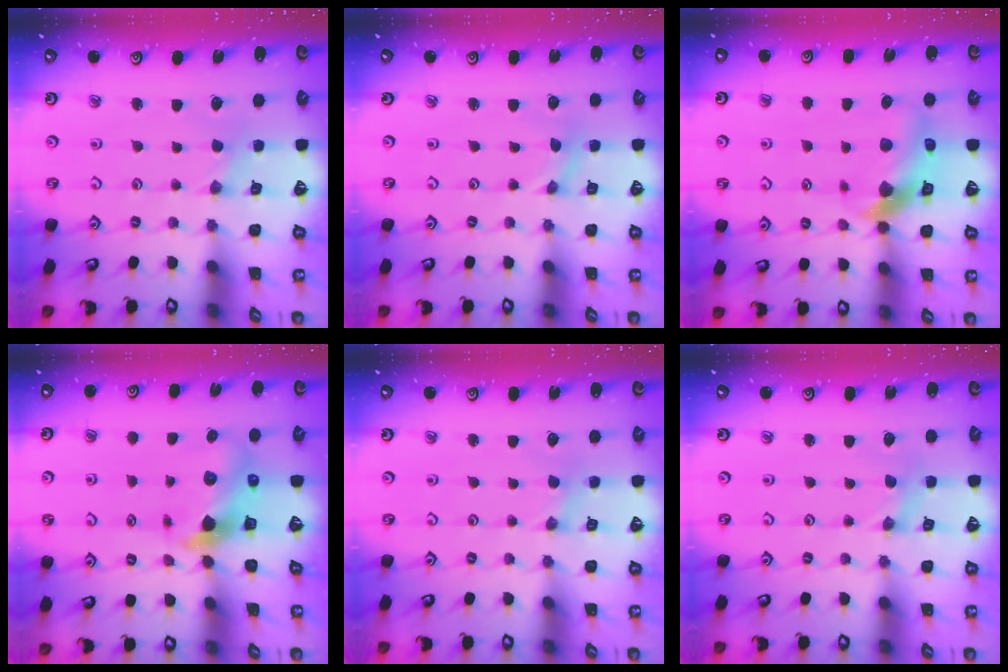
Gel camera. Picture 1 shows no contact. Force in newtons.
{"total": 0.0}
{"total": 10.8, "press": 10.7, "slide": 1.5}
{"total": 7.9, "press": 7.8, "slide": 1.3}
{"total": 0.7, "press": 0.7, "slide": 0.1}
{"total": 0.0}